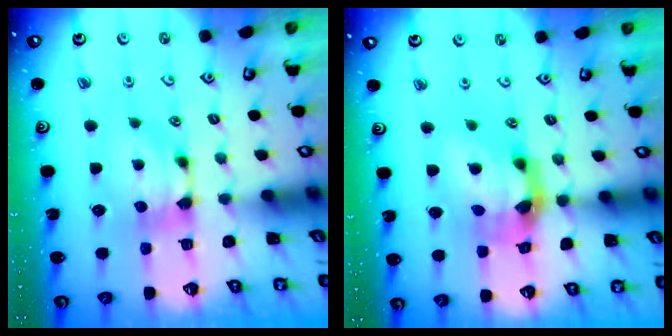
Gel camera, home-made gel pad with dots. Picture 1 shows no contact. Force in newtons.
{"total": 5.8, "press": 5.3, "slide": 2.4}